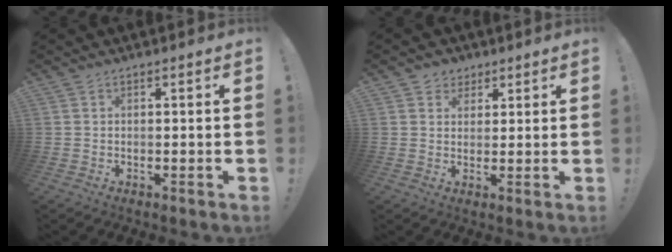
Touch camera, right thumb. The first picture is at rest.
{"total": 4.1, "force": [2.2, 3.4, 0.2], "torque": [0.007, -0.014, 0.040]}